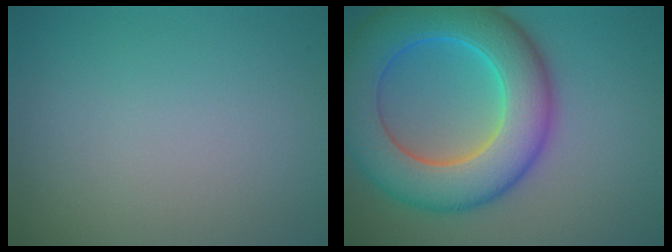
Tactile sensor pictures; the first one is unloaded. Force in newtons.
{"total": 11.0, "press": 11.0, "slide": 0.2}